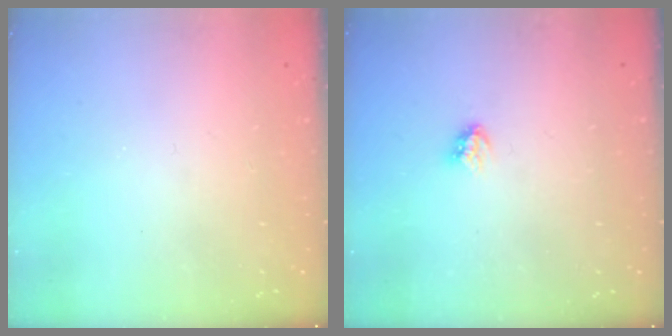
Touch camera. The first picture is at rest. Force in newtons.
{"total": 2.9, "press": 2.9, "slide": 0.4}